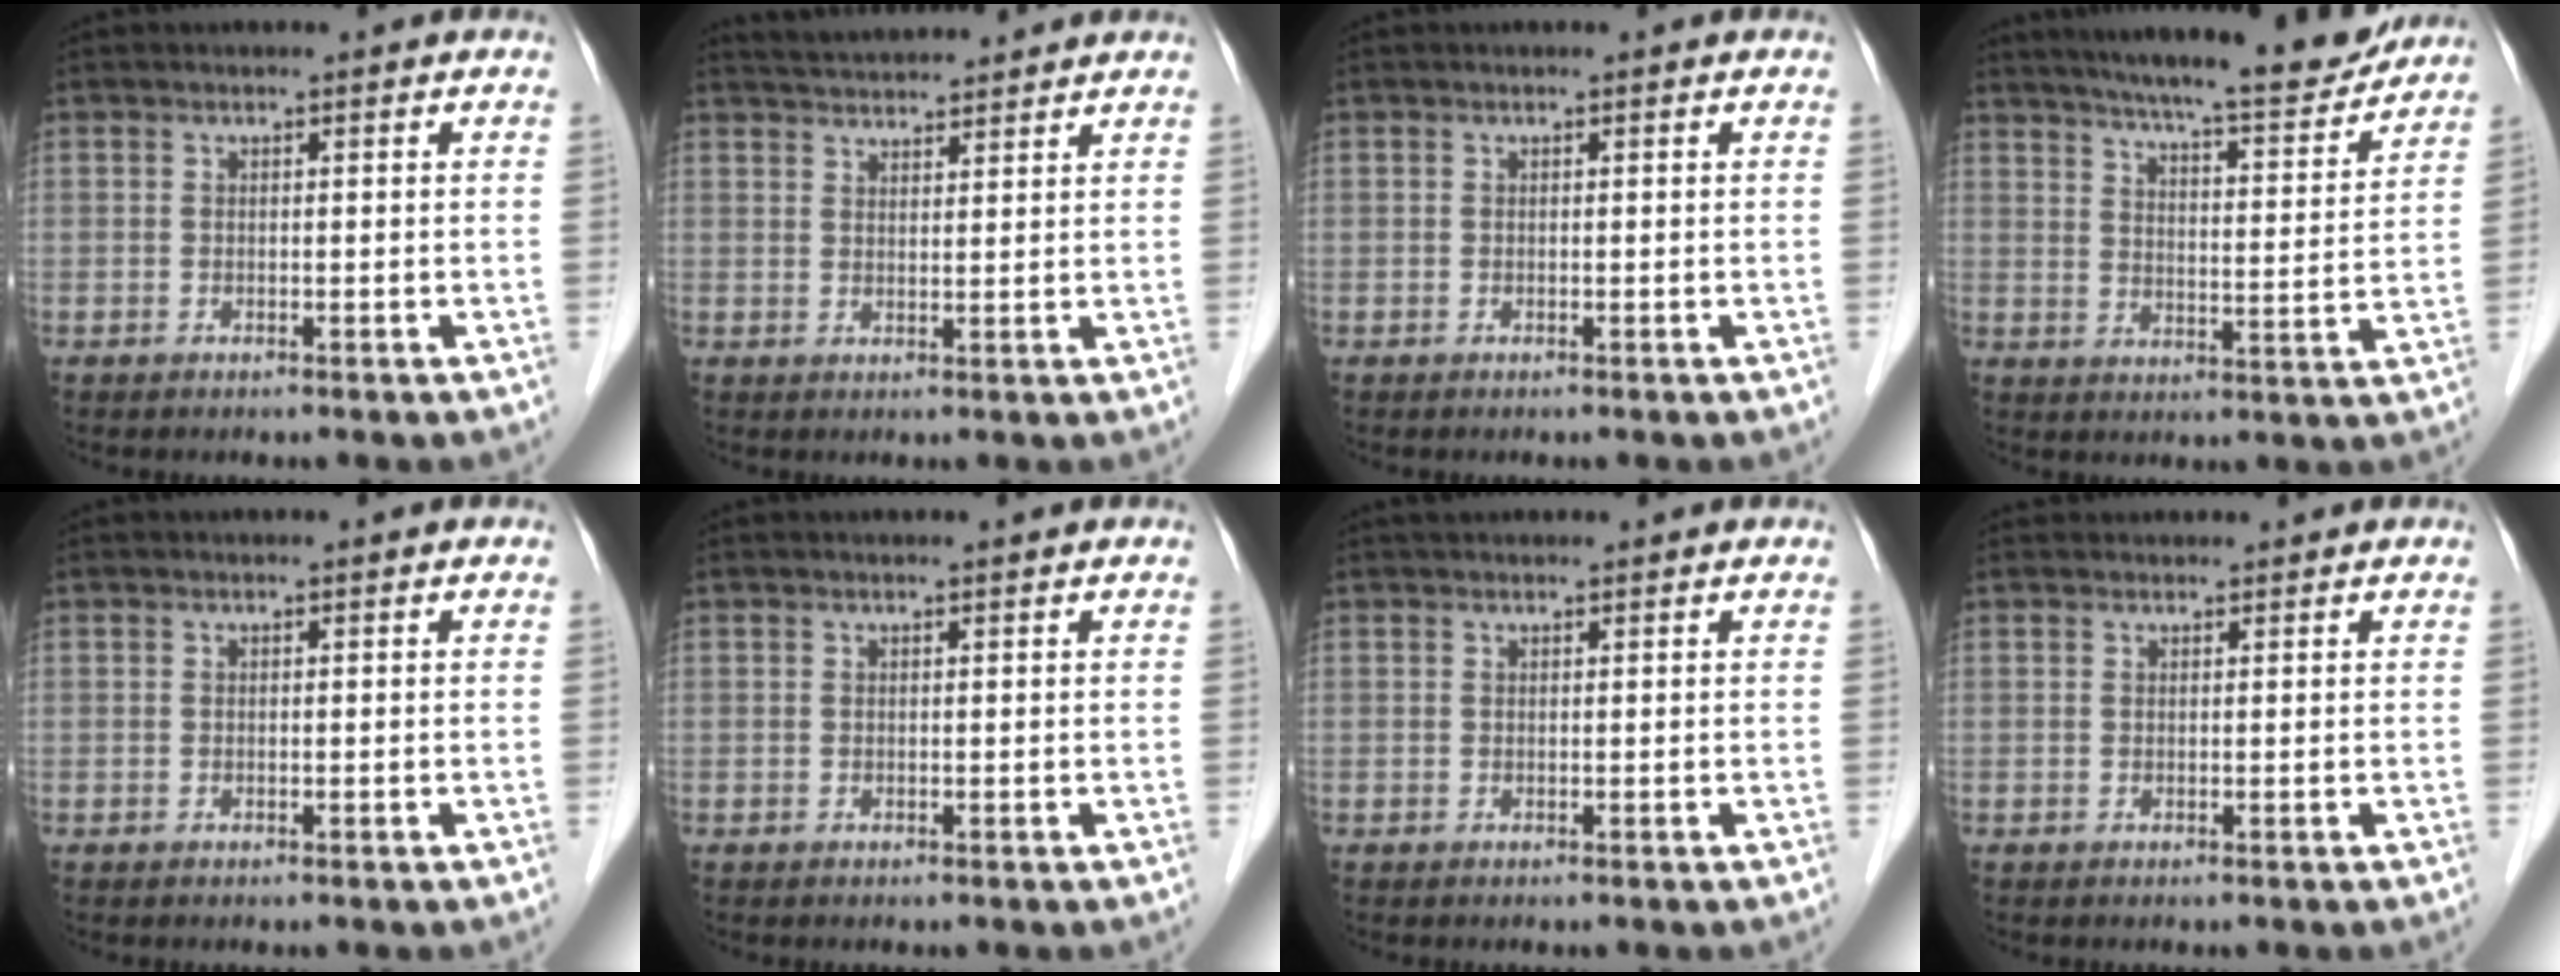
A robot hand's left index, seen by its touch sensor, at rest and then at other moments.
{"total": 7.7, "force": [7.4, 0.6, 2.0], "torque": [-0.039, 0.033, 0.112]}
{"total": 0.0}
{"total": 17.3, "force": [15.6, 1.4, 7.5], "torque": [-0.114, -0.010, 0.216]}
{"total": 0.0}
{"total": 0.8, "force": [0.7, -0.1, 0.3], "torque": [-0.010, 0.003, 0.013]}
{"total": 2.2, "force": [2.0, 0.4, 0.8], "torque": [-0.011, 0.031, 0.032]}
{"total": 2.1, "force": [2.1, 0.4, 0.1], "torque": [-0.008, 0.024, 0.031]}